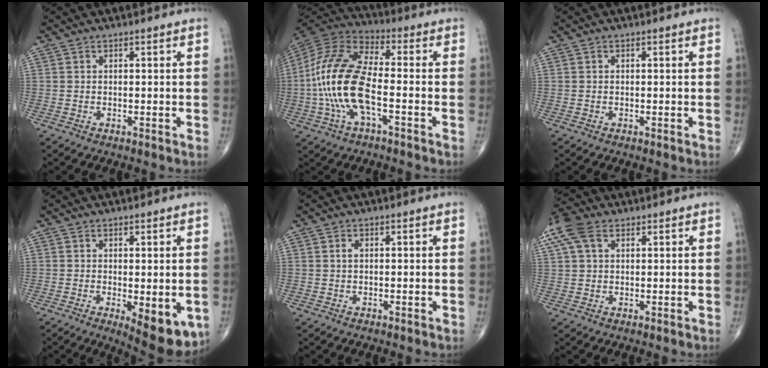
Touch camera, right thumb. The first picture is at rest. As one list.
[{"total": 17.4, "force": [-3.2, 7.1, 15.6], "torque": [-0.336, 0.030, -0.064]}, {"total": 0.0}, {"total": 9.7, "force": [-2.9, 3.6, 8.5], "torque": [-0.104, -0.021, -0.034]}, {"total": 1.0, "force": [0.3, 0.6, 0.8], "torque": [-0.013, 0.002, 0.003]}, {"total": 8.5, "force": [3.8, 5.1, 5.6], "torque": [-0.134, 0.022, 0.072]}]